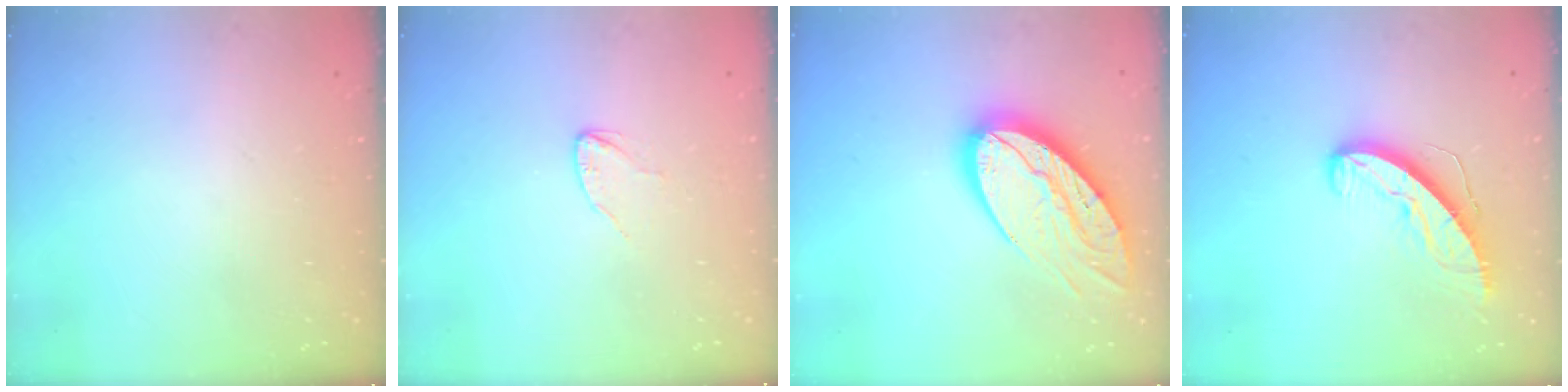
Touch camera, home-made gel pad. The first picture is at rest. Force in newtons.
{"total": 2.7, "press": 2.7, "slide": 0.2}
{"total": 19.1, "press": 19.1, "slide": 1.4}
{"total": 9.1, "press": 9.1, "slide": 0.2}